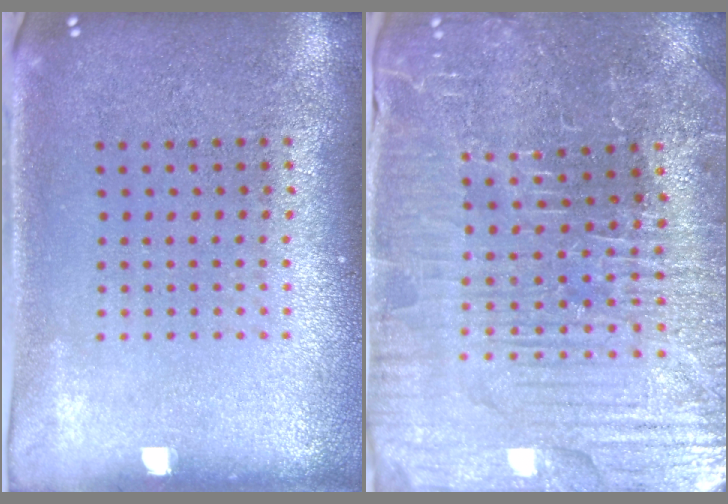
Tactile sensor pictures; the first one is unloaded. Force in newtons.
{"total": 4.2, "press": 4.2, "slide": 0.7}